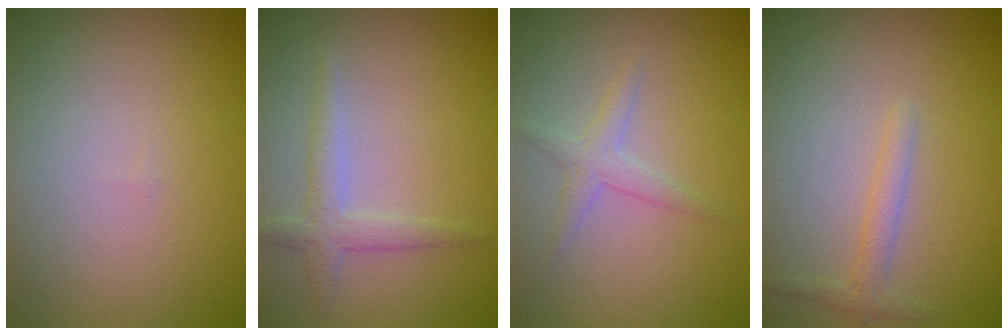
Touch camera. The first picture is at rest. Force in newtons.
{"total": 2.1, "press": 2.1, "slide": 0.1}
{"total": 1.6, "press": 1.6, "slide": 0.1}
{"total": 1.4, "press": 1.4, "slide": 0.1}